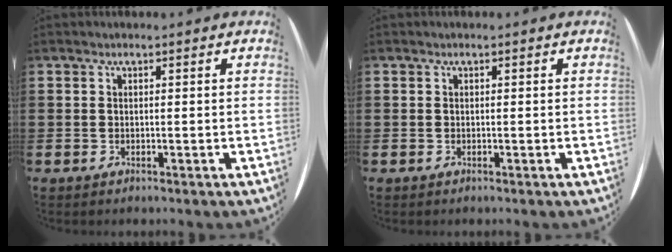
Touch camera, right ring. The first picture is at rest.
{"total": 0.0}